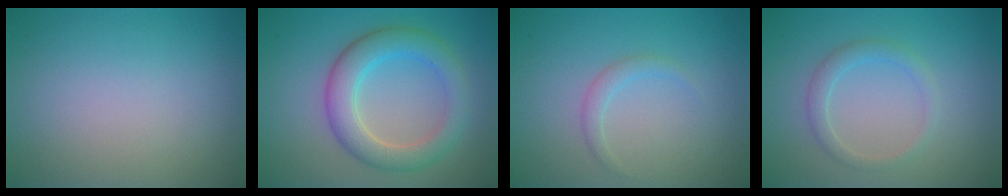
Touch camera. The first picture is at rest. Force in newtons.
{"total": 5.1, "press": 5.0, "slide": 0.3}
{"total": 1.2, "press": 1.1, "slide": 0.1}
{"total": 1.9, "press": 1.9, "slide": 0.1}